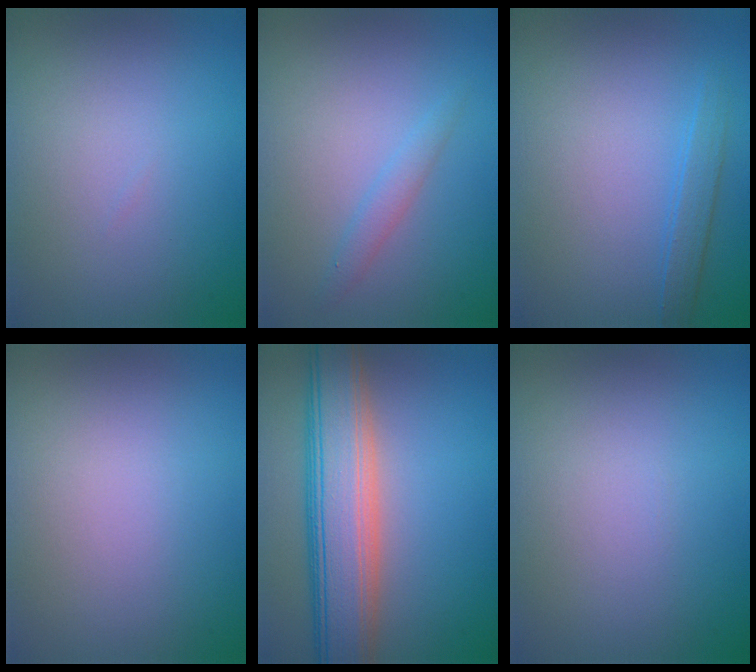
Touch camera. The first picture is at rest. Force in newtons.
{"total": 1.4, "press": 1.4, "slide": 0.1}
{"total": 1.5, "press": 1.5, "slide": 0.0}
{"total": 0.0}
{"total": 8.4, "press": 8.4, "slide": 0.5}
{"total": 0.0}